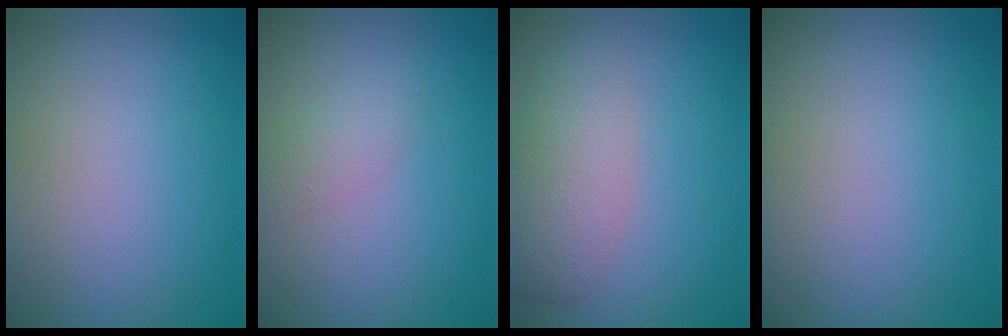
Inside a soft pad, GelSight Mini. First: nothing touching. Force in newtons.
{"total": 1.5, "press": 1.5, "slide": 0.1}
{"total": 4.1, "press": 4.1, "slide": 0.1}
{"total": 0.0}